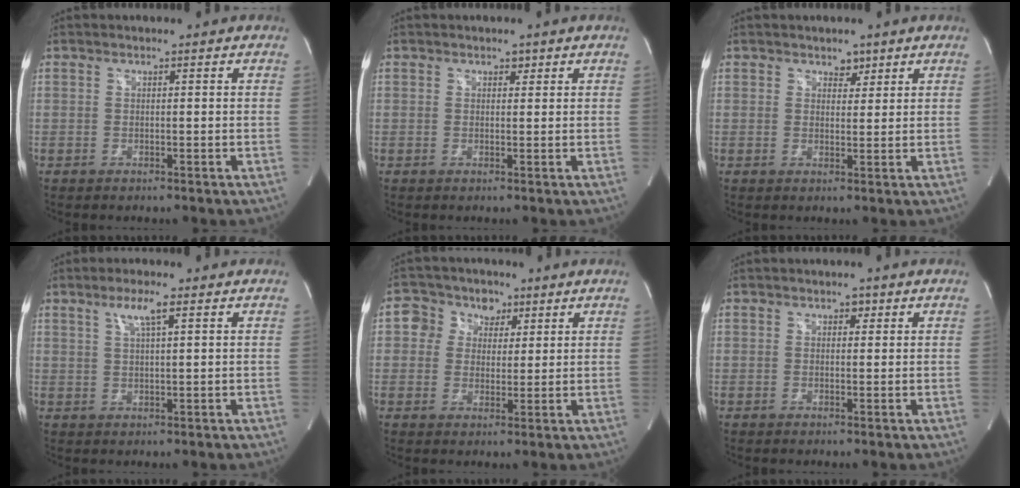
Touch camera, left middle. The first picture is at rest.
{"total": 1.0, "force": [0.6, 0.7, 0.4], "torque": [-0.005, 0.001, 0.009]}
{"total": 2.1, "force": [1.5, 1.4, 0.6], "torque": [-0.004, 0.001, 0.022]}
{"total": 3.8, "force": [2.0, 0.2, 3.2], "torque": [-0.065, 0.003, 0.039]}
{"total": 5.8, "force": [2.2, 5.2, 1.5], "torque": [-0.021, 0.026, 0.038]}
{"total": 1.2, "force": [0.6, 0.8, 0.6], "torque": [-0.007, 0.005, 0.008]}